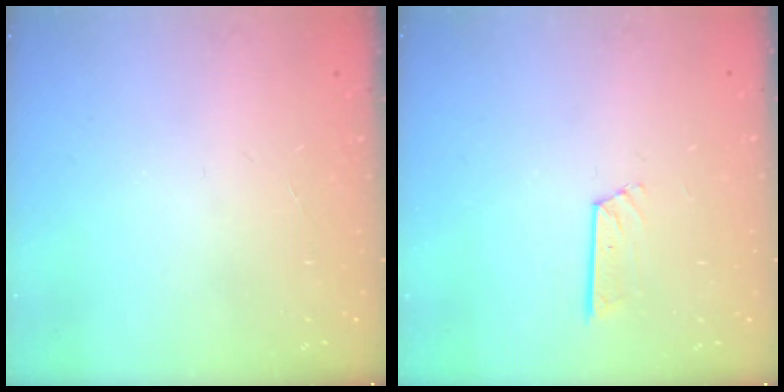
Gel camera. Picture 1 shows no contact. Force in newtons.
{"total": 6.4, "press": 6.4, "slide": 0.2}